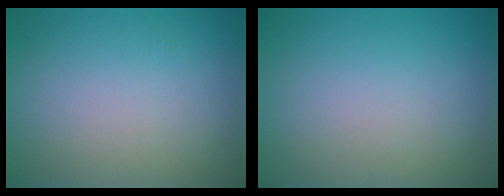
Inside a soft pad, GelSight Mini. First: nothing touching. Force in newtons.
{"total": 0.0}